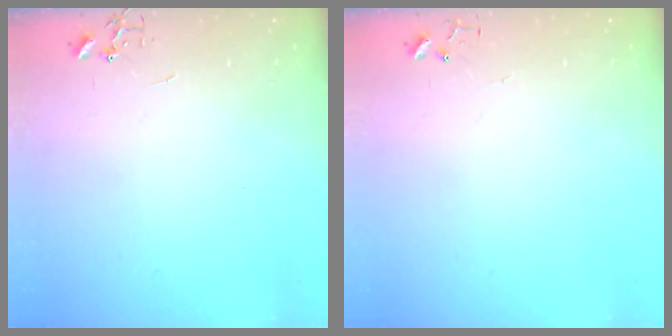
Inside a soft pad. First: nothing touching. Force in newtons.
{"total": 3.8, "press": 3.8, "slide": 0.3}